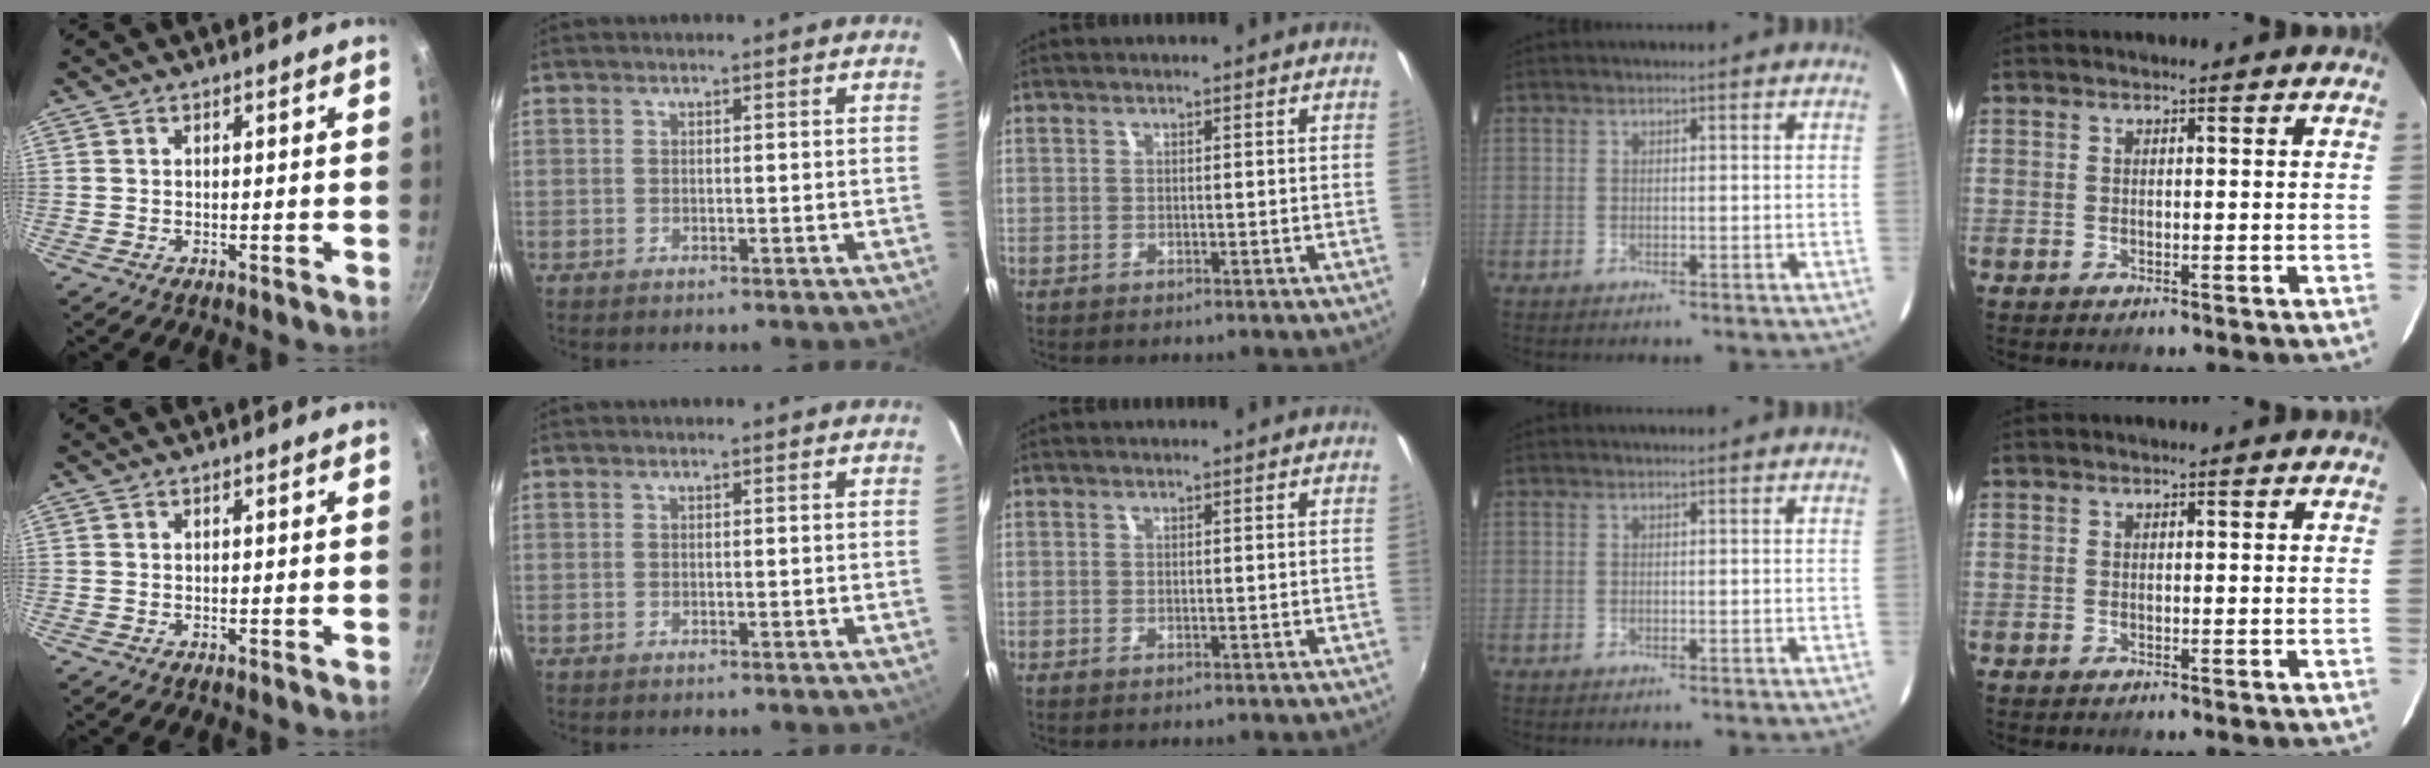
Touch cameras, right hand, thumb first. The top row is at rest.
{}